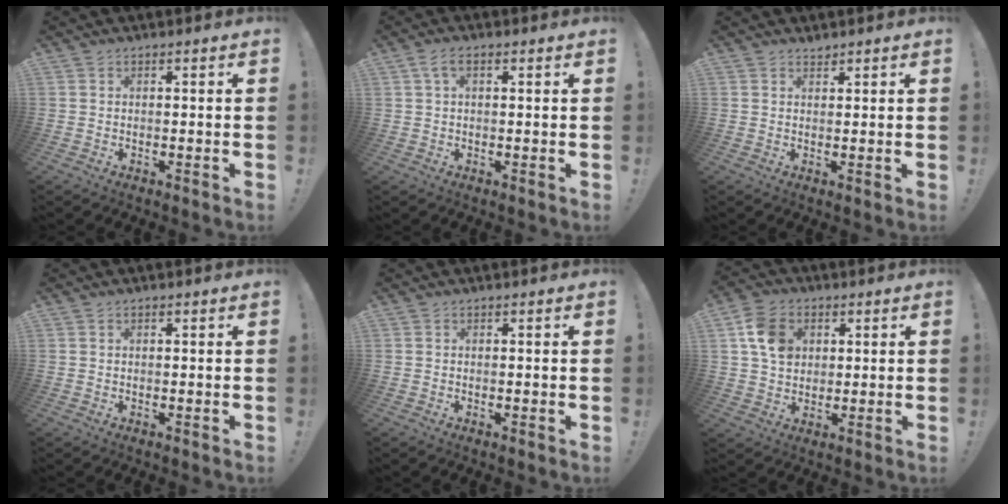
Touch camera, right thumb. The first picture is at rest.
{"total": 3.4, "force": [1.2, 1.6, 2.8], "torque": [-0.054, 0.004, 0.021]}
{"total": 1.3, "force": [1.2, 0.2, 0.2], "torque": [0.003, -0.008, 0.023]}
{"total": 0.0}
{"total": 0.0}
{"total": 10.9, "force": [3.4, 8.6, 5.8], "torque": [-0.089, 0.007, 0.072]}